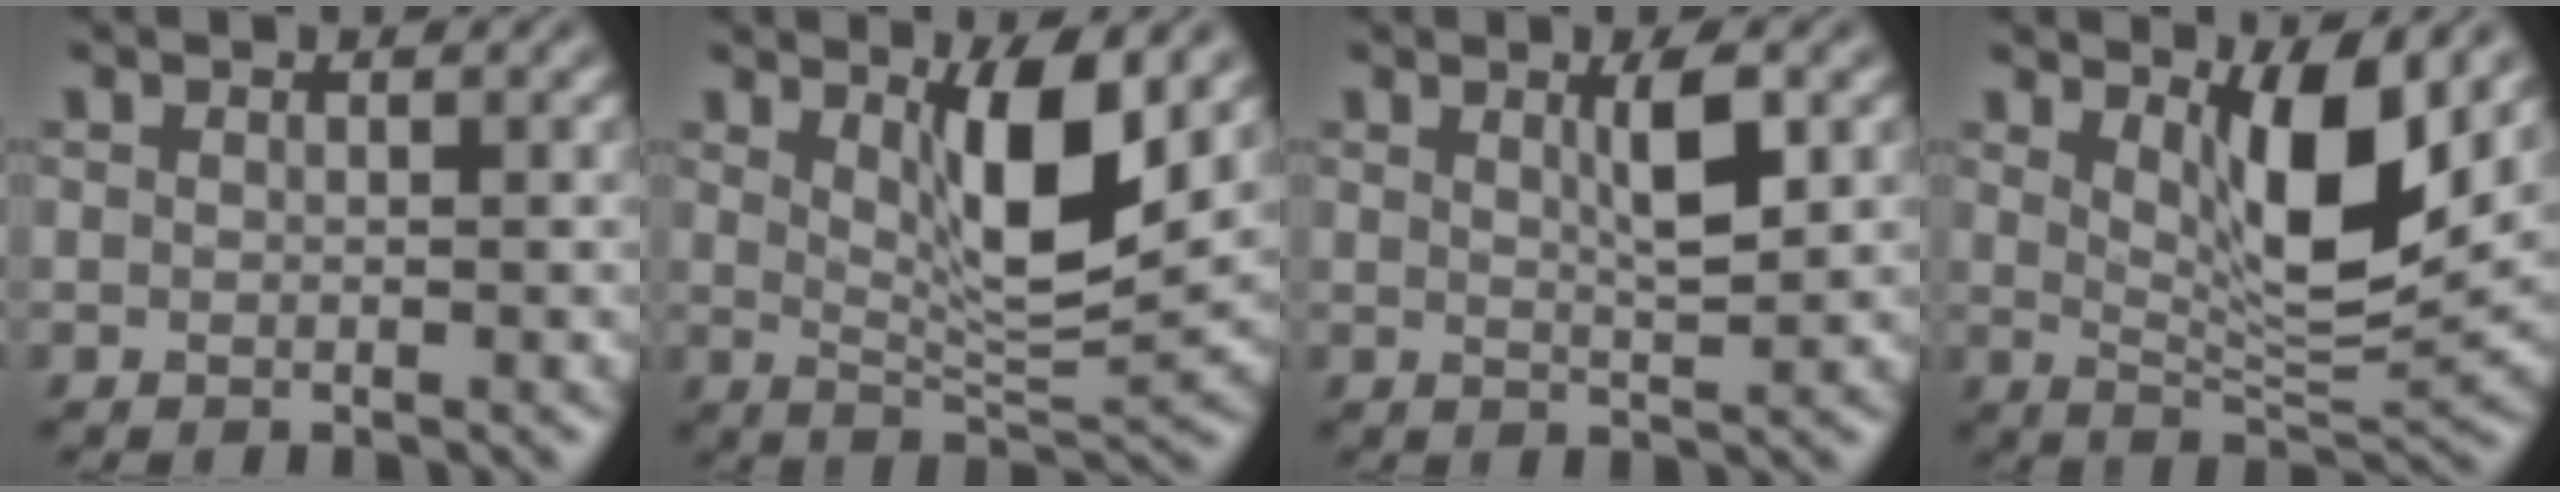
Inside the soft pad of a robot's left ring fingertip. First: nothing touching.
{"total": 6.6, "force": [2.3, 1.6, 5.9], "torque": [-0.099, -0.013, 0.044]}
{"total": 3.0, "force": [1.2, 0.6, 2.7], "torque": [-0.041, 0.000, 0.019]}
{"total": 7.1, "force": [2.7, 2.1, 6.3], "torque": [-0.105, -0.017, 0.050]}